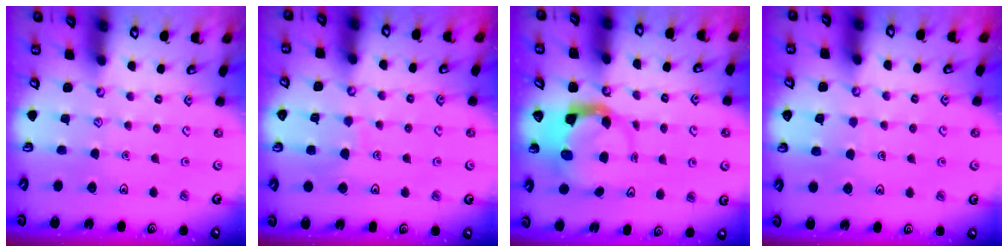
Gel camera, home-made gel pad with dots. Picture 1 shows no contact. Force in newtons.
{"total": 4.9, "press": 4.8, "slide": 0.6}
{"total": 3.7, "press": 3.7, "slide": 0.5}
{"total": 3.6, "press": 3.6, "slide": 0.3}